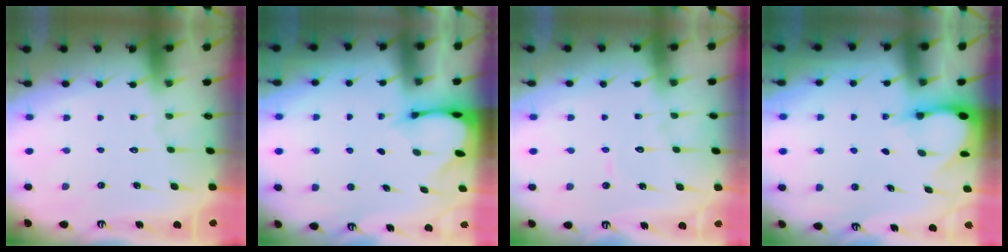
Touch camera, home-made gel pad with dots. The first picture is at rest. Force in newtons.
{"total": 2.1, "press": 2.1, "slide": 0.1}
{"total": 3.7, "press": 3.7, "slide": 0.1}
{"total": 2.9, "press": 2.9, "slide": 0.3}